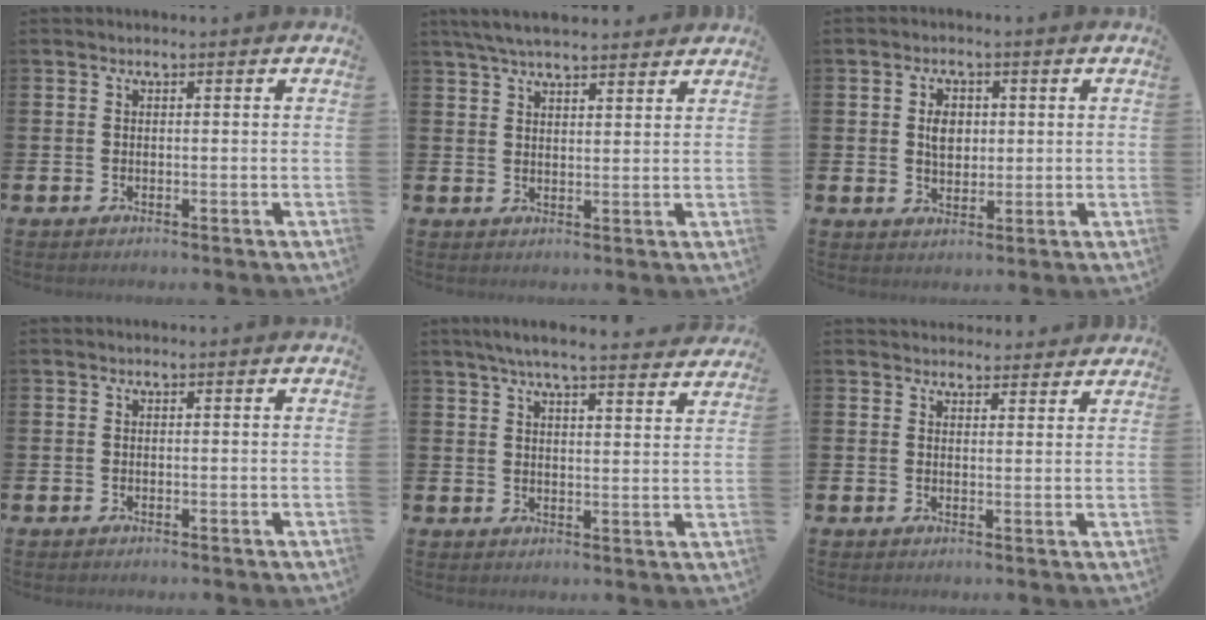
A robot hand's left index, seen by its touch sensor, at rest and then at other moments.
{"total": 5.3, "force": [5.0, 0.9, 1.6], "torque": [-0.041, -0.014, 0.092]}
{"total": 3.6, "force": [0.8, 2.6, 2.3], "torque": [-0.034, 0.005, 0.010]}
{"total": 0.0}
{"total": 5.9, "force": [5.6, 0.1, 1.9], "torque": [-0.051, -0.023, 0.099]}
{"total": 2.9, "force": [2.8, 0.8, -0.2], "torque": [0.009, -0.015, 0.050]}